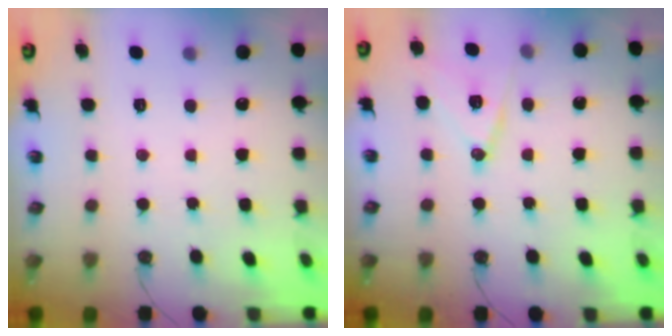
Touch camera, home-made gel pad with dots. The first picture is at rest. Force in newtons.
{"total": 12.6, "press": 12.1, "slide": 3.4}